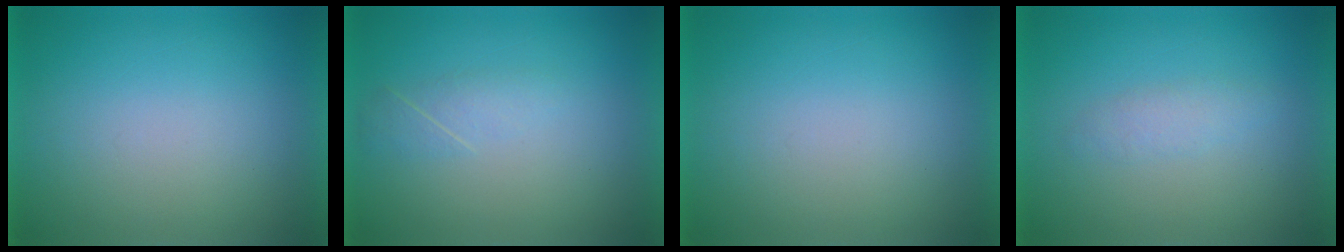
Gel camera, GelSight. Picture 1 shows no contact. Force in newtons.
{"total": 2.1}
{"total": 0.0}
{"total": 1.9}